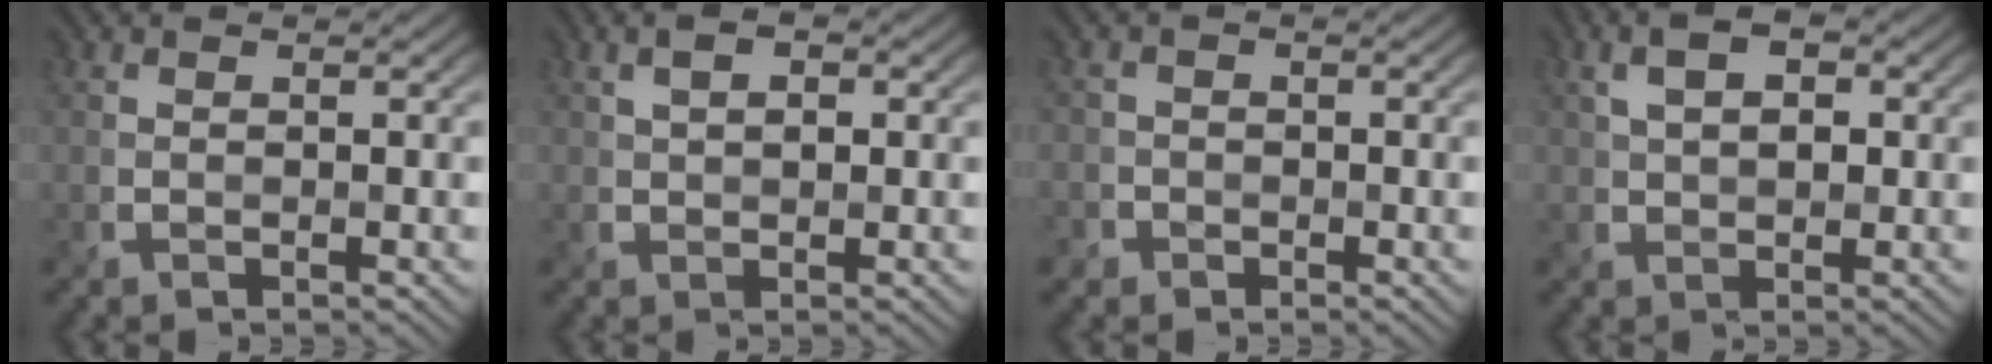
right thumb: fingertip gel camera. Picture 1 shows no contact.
{"total": 3.1, "force": [1.2, 1.7, 2.4], "torque": [-0.043, 0.007, 0.012]}
{"total": 2.3, "force": [-1.1, 2.0, -0.3], "torque": [0.019, 0.004, -0.037]}
{"total": 5.2, "force": [1.8, 2.9, 3.9], "torque": [-0.073, 0.010, 0.018]}